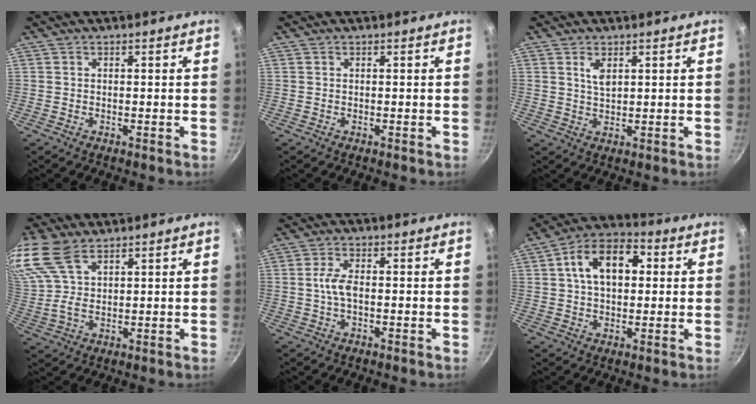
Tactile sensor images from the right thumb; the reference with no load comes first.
{"total": 0.0}
{"total": 2.9, "force": [1.3, 1.5, 2.2], "torque": [-0.037, -0.008, 0.026]}
{"total": 12.0, "force": [7.3, 5.9, 7.4], "torque": [-0.162, 0.011, 0.153]}
{"total": 4.0, "force": [-0.3, 1.9, 3.5], "torque": [-0.072, 0.009, -0.010]}
{"total": 12.6, "force": [2.5, 8.1, 9.4], "torque": [-0.118, 0.022, 0.026]}